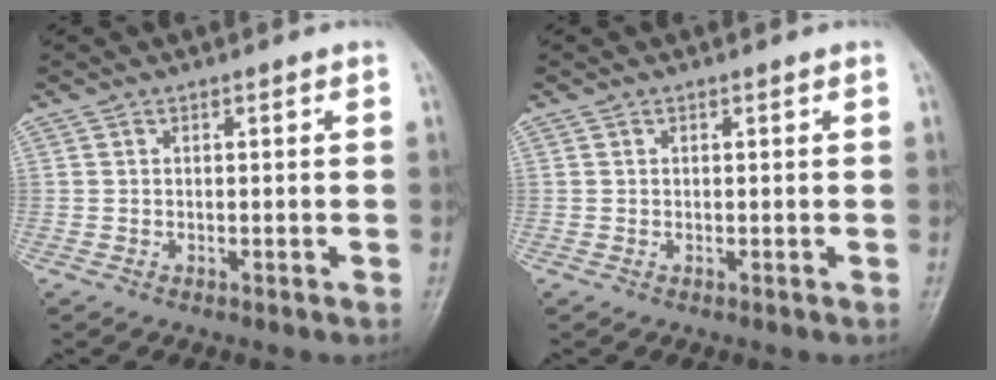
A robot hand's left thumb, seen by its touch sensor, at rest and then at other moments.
{"total": 0.0}